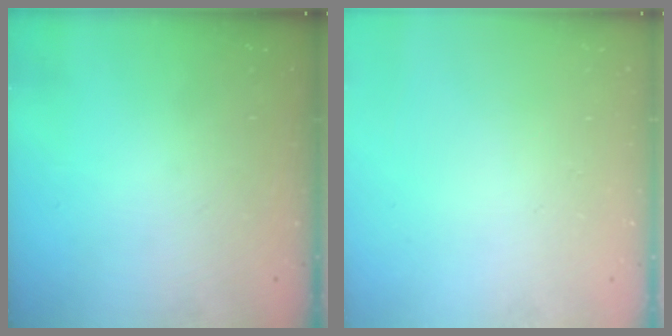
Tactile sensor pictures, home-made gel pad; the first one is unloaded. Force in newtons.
{"total": 0.0}